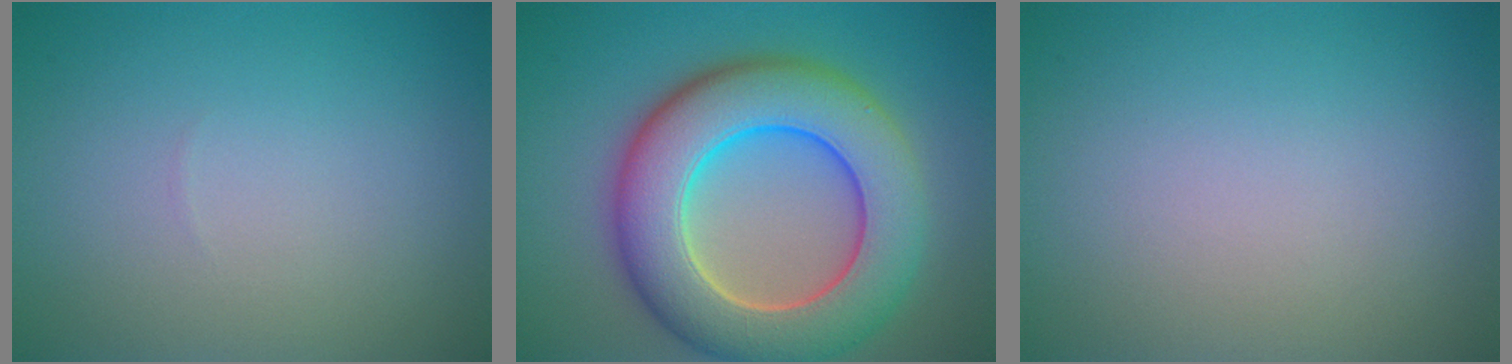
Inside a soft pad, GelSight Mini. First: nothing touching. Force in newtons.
{"total": 11.2, "press": 11.2, "slide": 0.5}
{"total": 0.0}